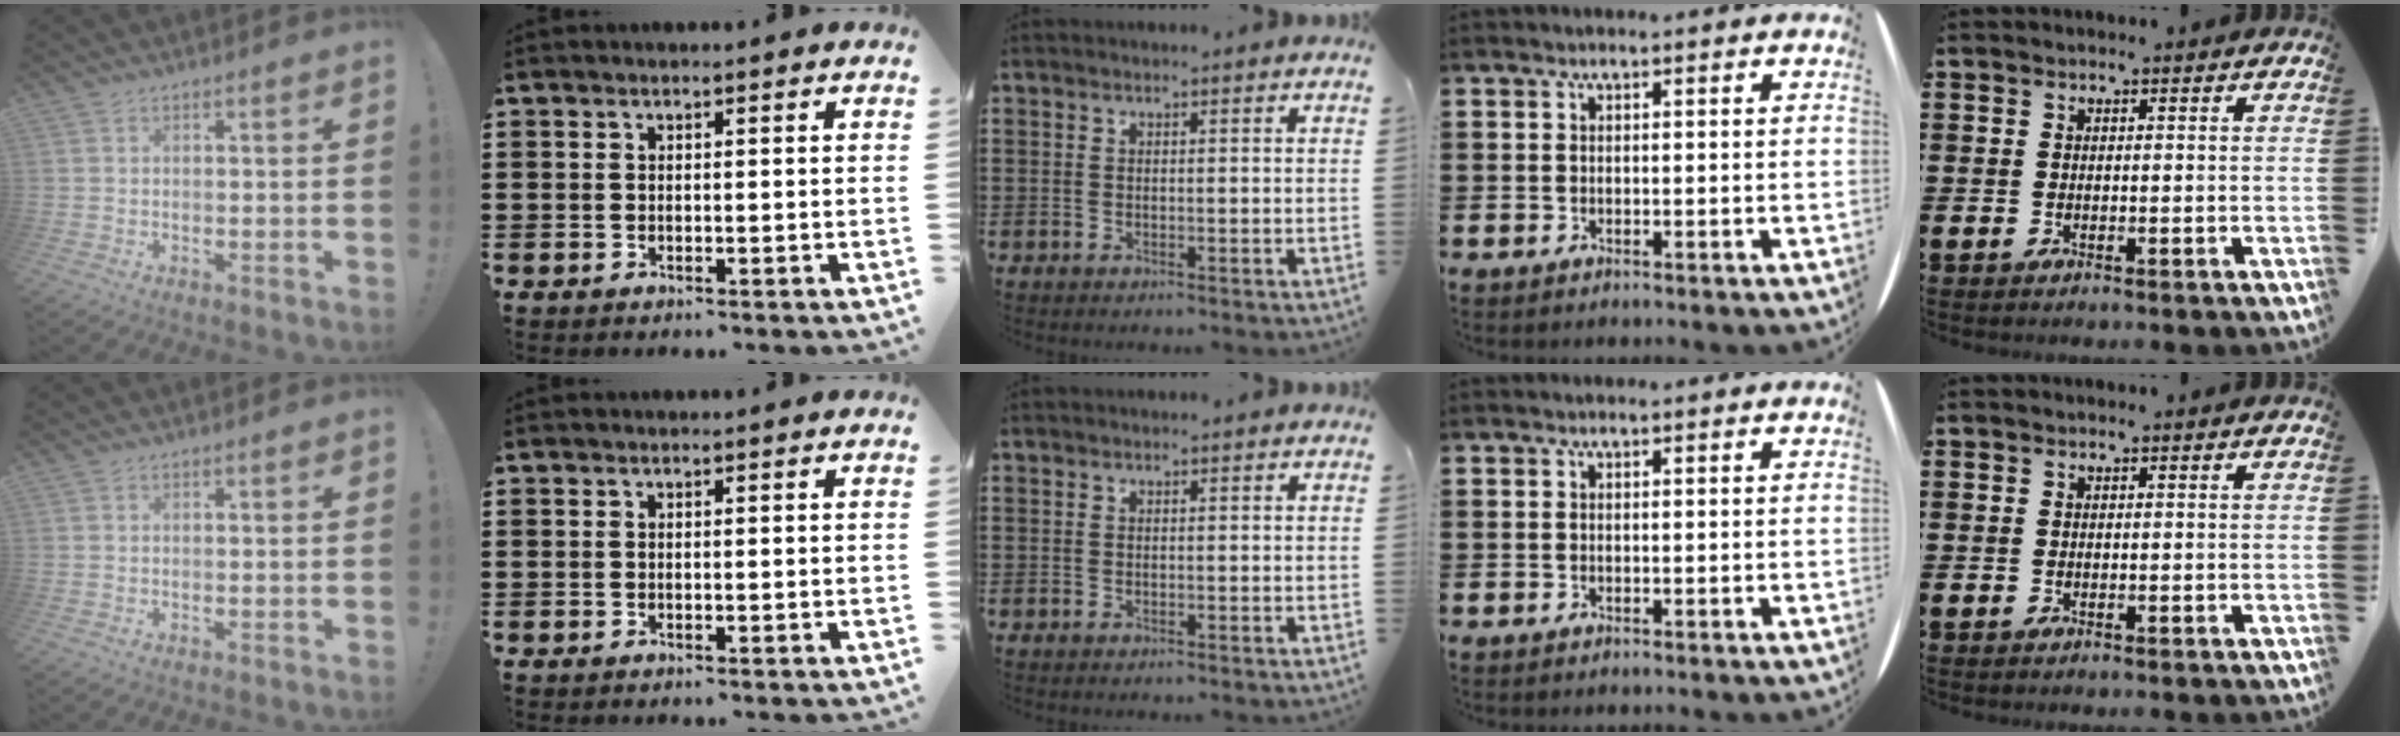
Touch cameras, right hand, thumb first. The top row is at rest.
{}